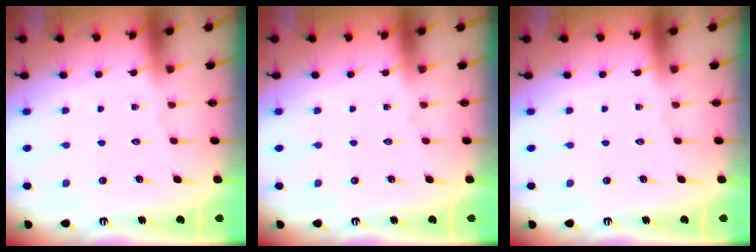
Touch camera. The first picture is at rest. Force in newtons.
{"total": 0.0}
{"total": 0.0}